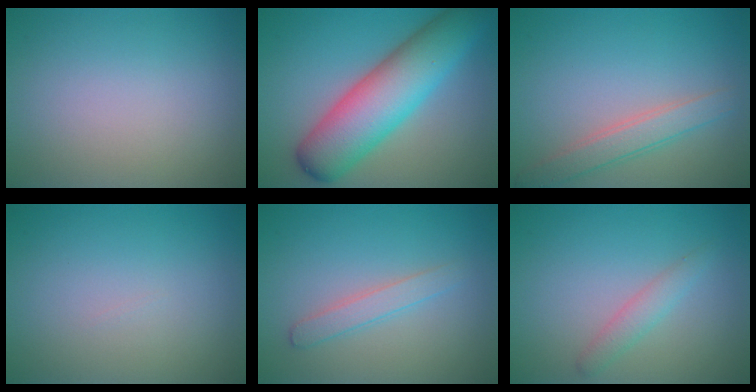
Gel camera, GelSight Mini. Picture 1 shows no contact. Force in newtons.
{"total": 9.5, "press": 9.5, "slide": 0.2}
{"total": 2.7, "press": 2.7, "slide": 0.1}
{"total": 0.0}
{"total": 1.7, "press": 1.7, "slide": 0.1}
{"total": 1.7, "press": 1.7, "slide": 0.1}